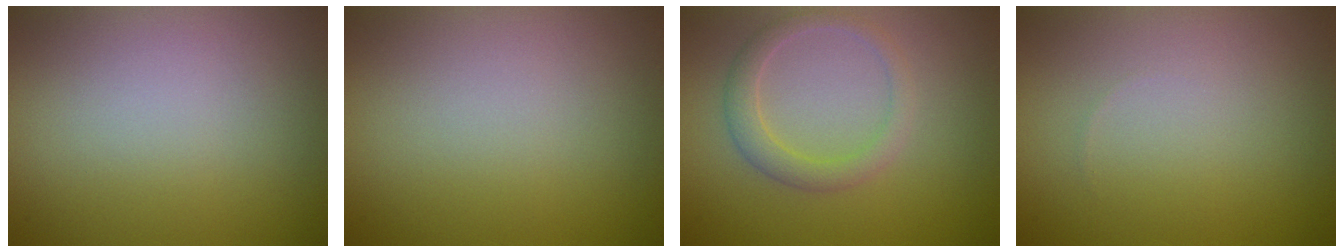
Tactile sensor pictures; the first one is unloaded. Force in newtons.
{"total": 0.0}
{"total": 2.4, "press": 2.4, "slide": 0.1}
{"total": 0.0}